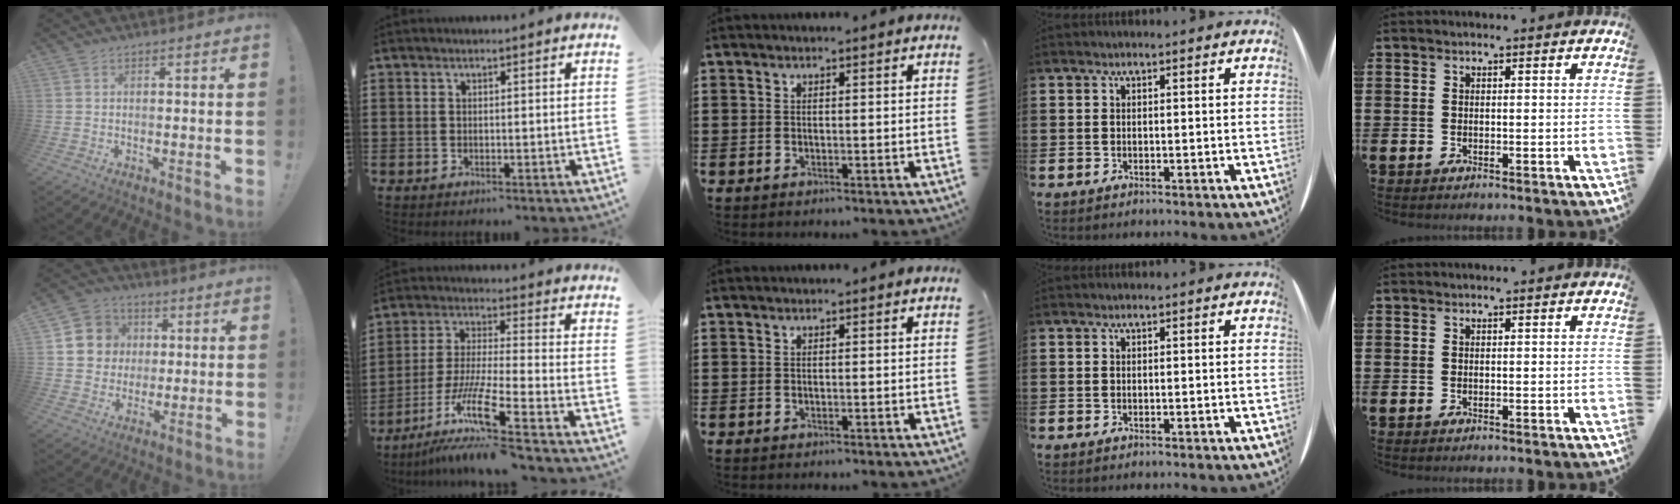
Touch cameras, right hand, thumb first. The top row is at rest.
{"thumb": {"total": 9.8, "force": [1.4, 9.4, 2.1], "torque": [-0.024, 0.002, 0.035]}, "index": {"total": 12.2, "force": [-7.7, 1.2, 9.3], "torque": [-0.203, -0.014, -0.155]}}